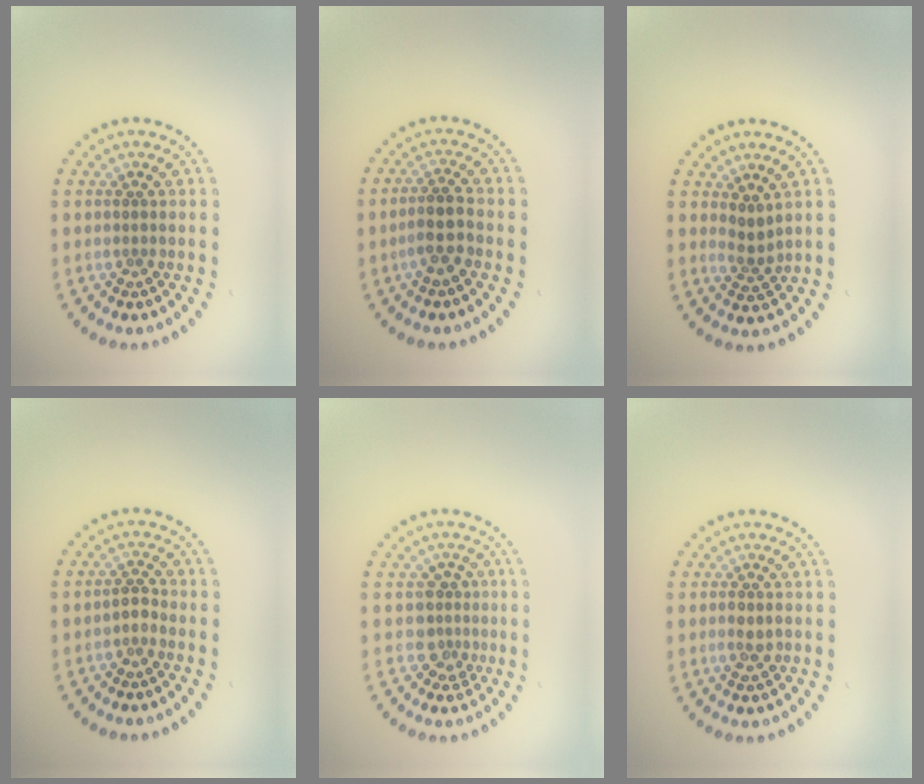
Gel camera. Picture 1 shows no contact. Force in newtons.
{"total": 2.5, "press": 2.3, "slide": 1.0}
{"total": 2.0, "press": 1.3, "slide": 1.4}
{"total": 1.1, "press": 0.9, "slide": 0.6}
{"total": 2.3, "press": 1.8, "slide": 1.5}
{"total": 1.6, "press": 1.6, "slide": 0.3}